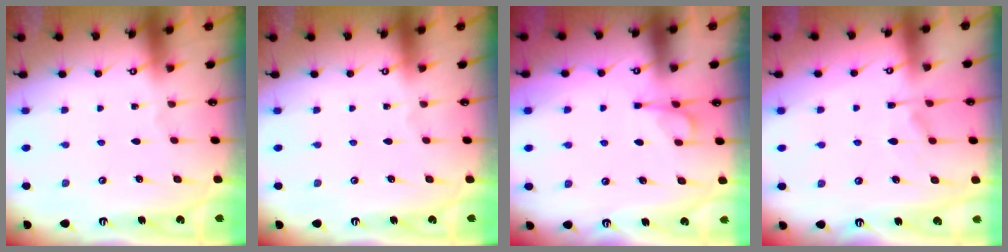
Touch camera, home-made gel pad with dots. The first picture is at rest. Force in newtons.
{"total": 0.0}
{"total": 2.9, "press": 2.7, "slide": 1.1}
{"total": 1.3, "press": 0.6, "slide": 1.1}